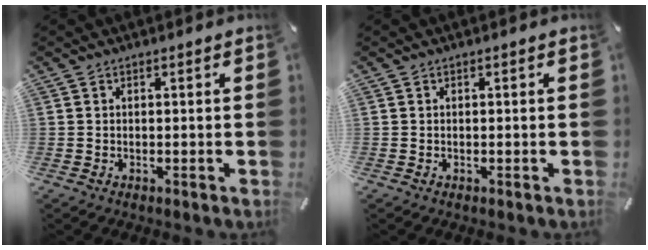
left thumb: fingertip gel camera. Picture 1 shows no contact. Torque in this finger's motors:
{"motor_torque": [0.00, 0.00, -0.04, 0.04, 0.00]}